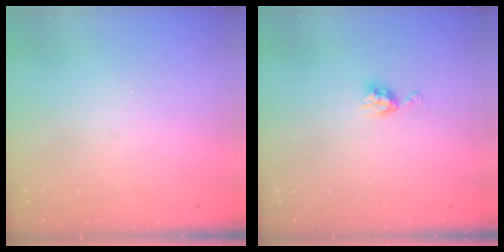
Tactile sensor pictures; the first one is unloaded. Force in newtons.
{"total": 6.1, "press": 6.1, "slide": 0.6}